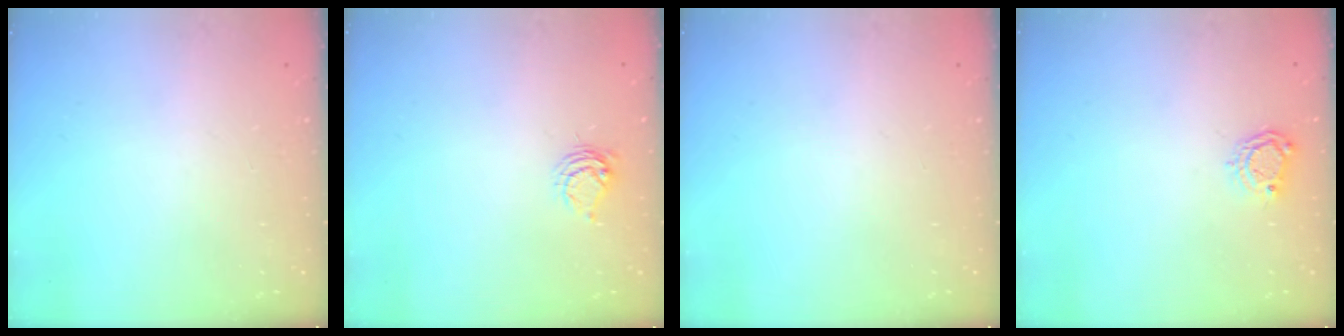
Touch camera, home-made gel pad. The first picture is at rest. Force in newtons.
{"total": 4.9, "press": 4.8, "slide": 0.7}
{"total": 0.0}
{"total": 4.4, "press": 4.4, "slide": 0.6}